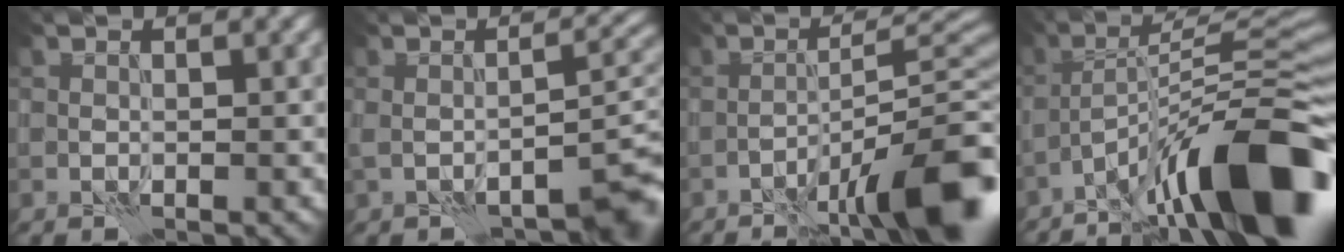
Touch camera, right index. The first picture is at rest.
{"total": 5.1, "force": [-2.0, 1.6, 4.4], "torque": [-0.056, -0.001, -0.031]}
{"total": 11.6, "force": [-6.8, 2.0, 9.2], "torque": [-0.130, 0.015, -0.106]}
{"total": 15.2, "force": [-8.9, 3.4, 11.8], "torque": [-0.186, 0.010, -0.149]}